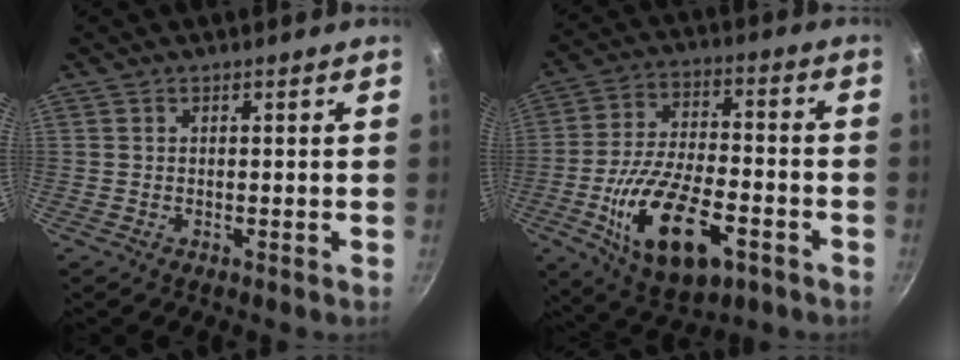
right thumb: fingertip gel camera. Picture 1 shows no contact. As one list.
[{"total": 19.5, "force": [-7.2, 9.4, 15.4], "torque": [-0.267, 0.024, -0.120]}]